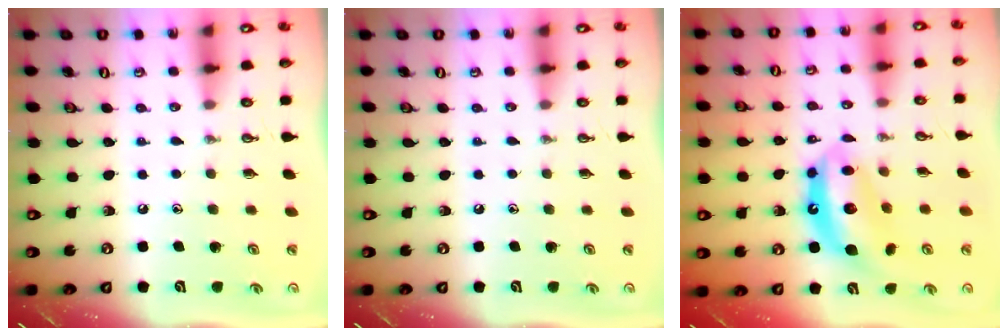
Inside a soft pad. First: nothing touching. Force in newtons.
{"total": 0.0}
{"total": 12.1, "press": 12.0, "slide": 1.1}